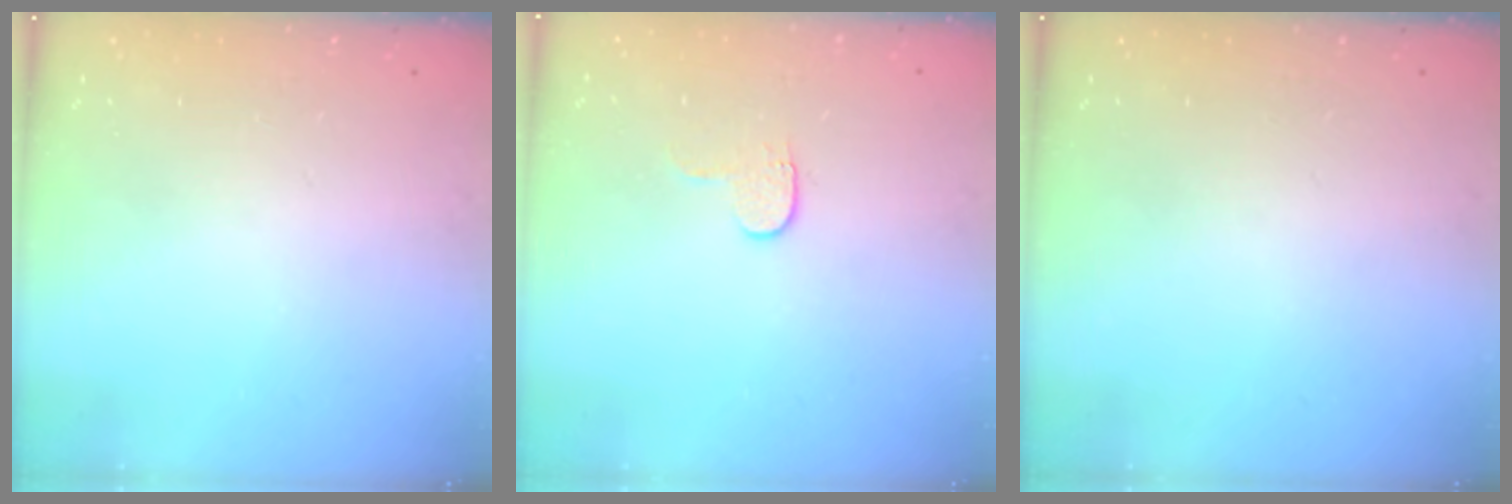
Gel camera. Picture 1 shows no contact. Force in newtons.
{"total": 3.6, "press": 3.6, "slide": 0.4}
{"total": 0.0}